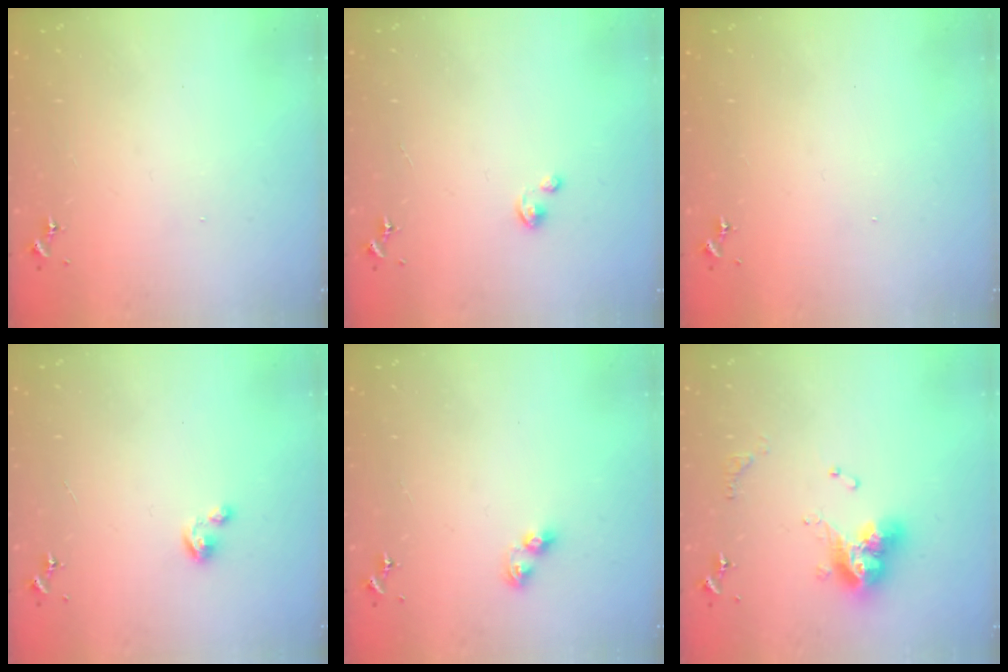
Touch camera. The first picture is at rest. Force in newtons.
{"total": 1.5, "press": 1.5, "slide": 0.2}
{"total": 0.0}
{"total": 3.2, "press": 3.2, "slide": 0.3}
{"total": 5.7, "press": 5.7, "slide": 0.4}
{"total": 13.2, "press": 13.2, "slide": 0.8}